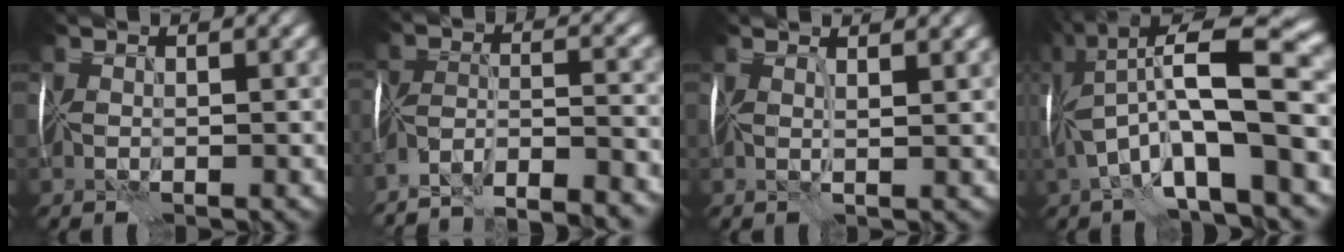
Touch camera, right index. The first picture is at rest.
{"total": 10.8, "force": [-10.1, 1.0, 3.5], "torque": [-0.052, -0.009, -0.145]}
{"total": 2.0, "force": [1.5, -0.2, 1.3], "torque": [-0.011, 0.002, 0.008]}
{"total": 11.9, "force": [-0.4, 3.3, 11.5], "torque": [-0.204, 0.017, -0.008]}